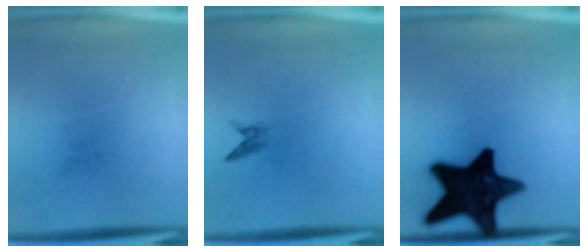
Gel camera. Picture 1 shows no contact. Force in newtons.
{"total": 0.9}
{"total": 18.0}